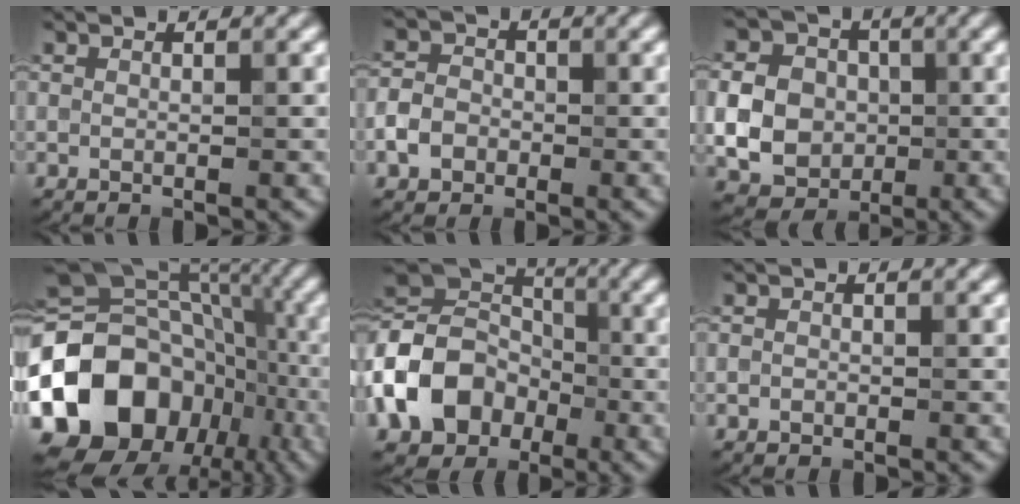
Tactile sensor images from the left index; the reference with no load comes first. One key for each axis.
{"total": 2.9, "fx": -1.2, "fy": 2.3, "fz": 1.3, "tx": -0.024, "ty": 0.009, "tz": -0.029}
{"total": 7.1, "fx": -0.8, "fy": 6.0, "fz": 3.6, "tx": -0.073, "ty": 0.004, "tz": -0.025}
{"total": 17.2, "fx": -5.9, "fy": 13.3, "fz": 9.1, "tx": -0.189, "ty": 0.022, "tz": -0.106}
{"total": 11.8, "fx": -3.0, "fy": 9.2, "fz": 6.8, "tx": -0.158, "ty": 0.002, "tz": -0.065}
{"total": 0.6, "fx": -0.2, "fy": 0.5, "fz": 0.2, "tx": 0.011, "ty": 0.003, "tz": -0.009}